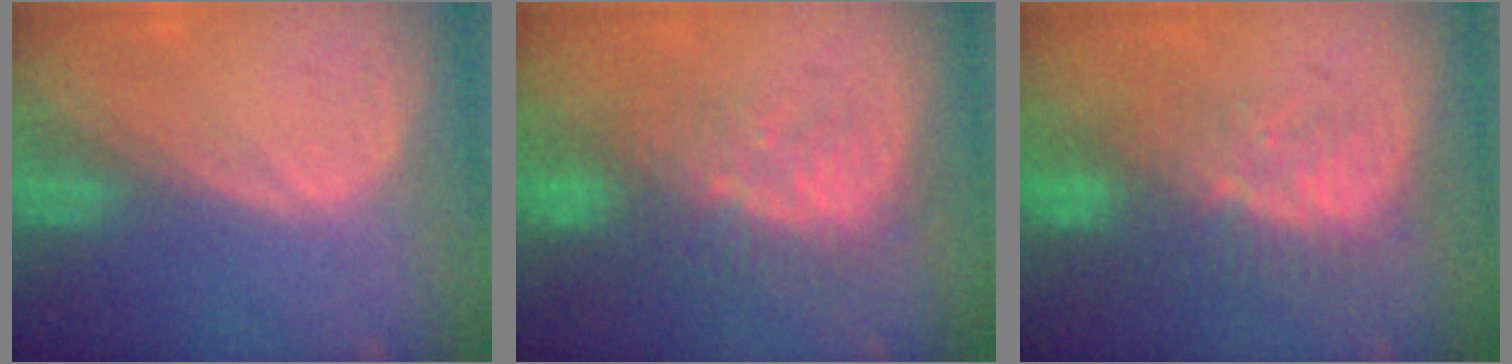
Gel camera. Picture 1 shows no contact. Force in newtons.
{"total": 8.1, "press": 7.7, "slide": 2.7}
{"total": 8.4, "press": 7.8, "slide": 3.0}